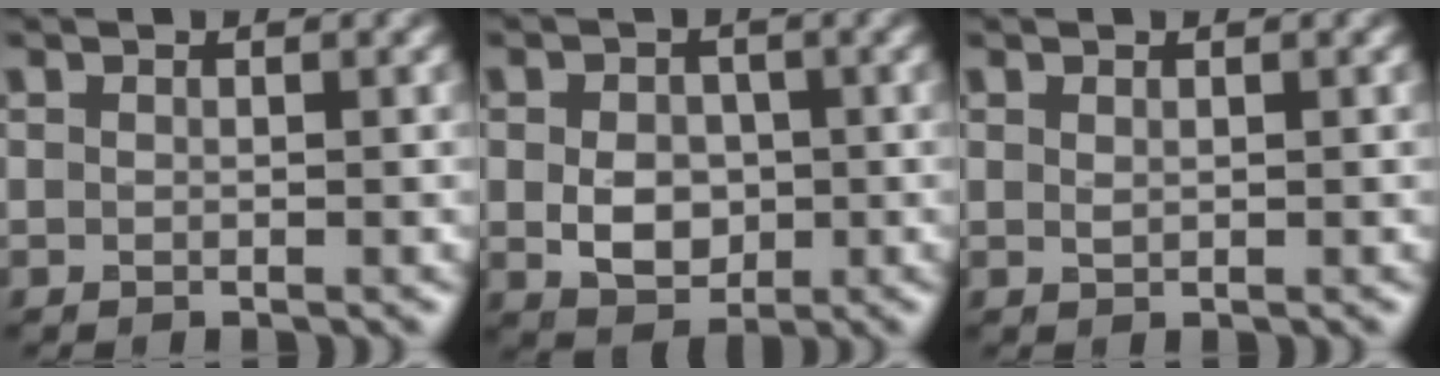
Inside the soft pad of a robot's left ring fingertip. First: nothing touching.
{"total": 3.9, "force": [-0.3, 3.0, 2.5], "torque": [-0.044, -0.005, -0.006]}
{"total": 0.5, "force": [0.3, 0.2, 0.3], "torque": [-0.009, -0.001, 0.008]}